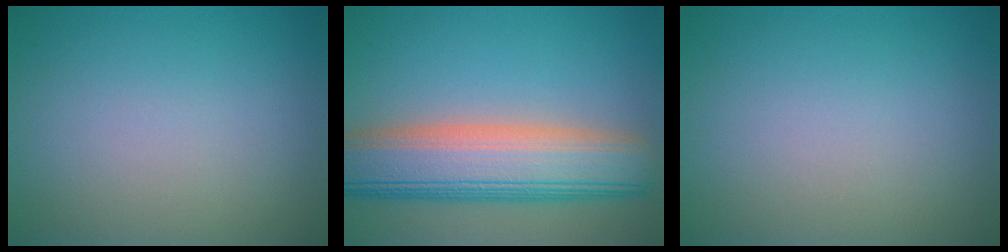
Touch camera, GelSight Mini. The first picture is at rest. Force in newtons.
{"total": 9.7, "press": 9.7, "slide": 0.6}
{"total": 0.0}